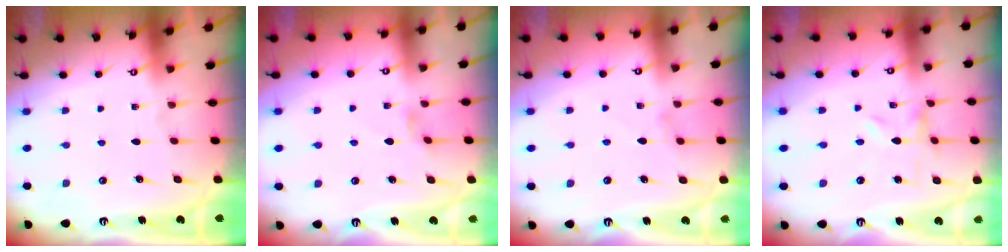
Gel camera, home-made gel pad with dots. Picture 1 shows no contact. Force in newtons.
{"total": 1.2, "press": 1.1, "slide": 0.3}
{"total": 1.6, "press": 1.5, "slide": 0.4}
{"total": 0.0}